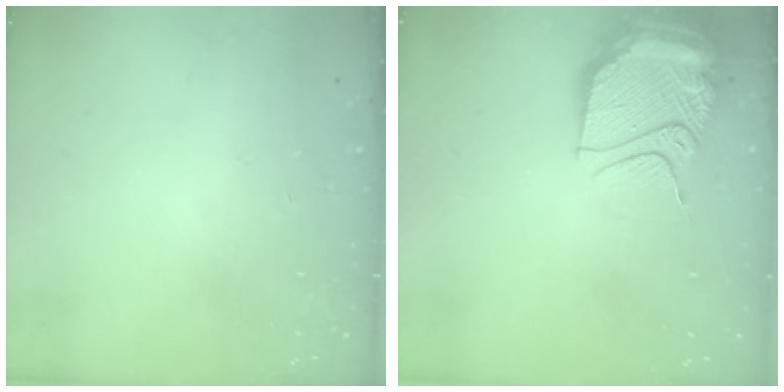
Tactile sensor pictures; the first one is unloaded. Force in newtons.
{"total": 14.2, "press": 14.2, "slide": 1.4}